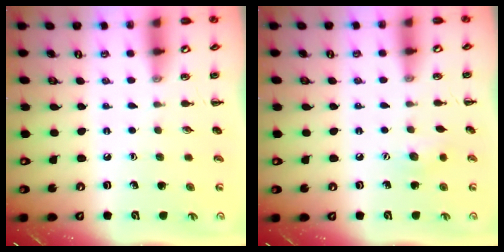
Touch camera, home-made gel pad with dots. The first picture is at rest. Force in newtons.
{"total": 6.7, "press": 6.5, "slide": 1.4}